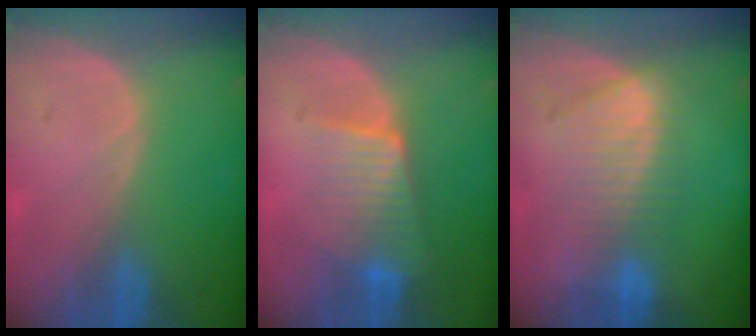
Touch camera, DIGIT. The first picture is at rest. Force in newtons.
{"total": 6.5, "press": 6.1, "slide": 2.4}
{"total": 7.4, "press": 7.3, "slide": 1.3}